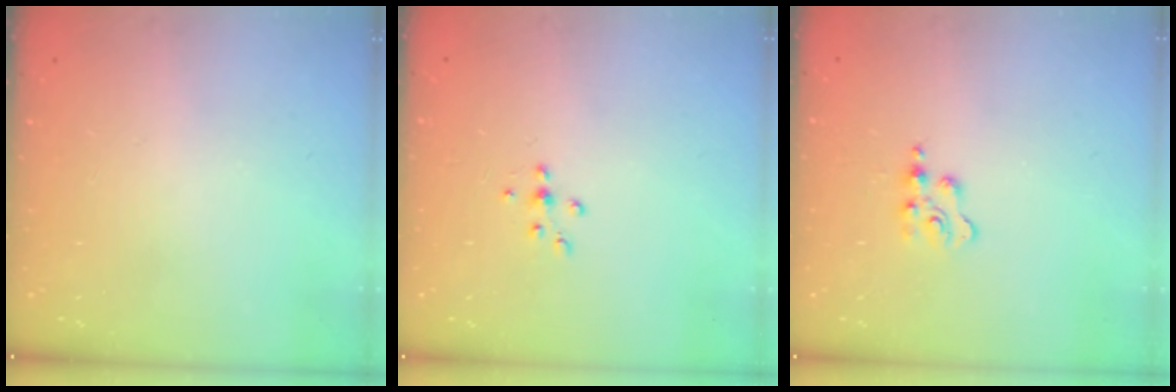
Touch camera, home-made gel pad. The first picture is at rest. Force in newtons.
{"total": 3.4, "press": 3.3, "slide": 1.0}
{"total": 2.7, "press": 2.7, "slide": 0.5}